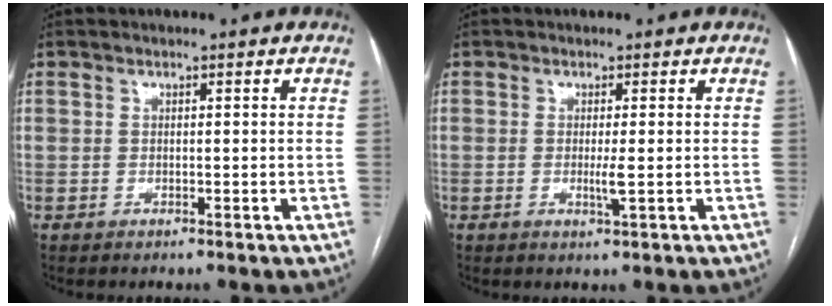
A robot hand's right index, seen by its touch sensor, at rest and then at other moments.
{"total": 1.9, "force": [-0.2, -0.2, 1.9], "torque": [-0.036, -0.005, -0.002]}